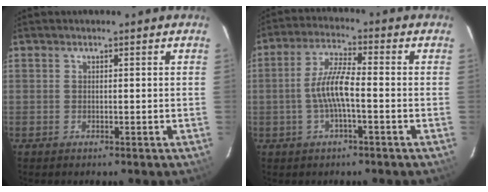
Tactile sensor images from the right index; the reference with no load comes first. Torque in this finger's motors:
{"motor_torque": [0.32, -0.07, 0.23, 0.13]}